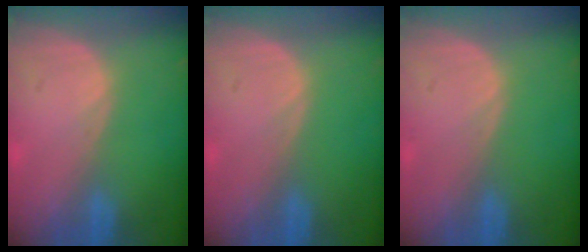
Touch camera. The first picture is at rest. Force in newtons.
{"total": 0.0}
{"total": 0.0}